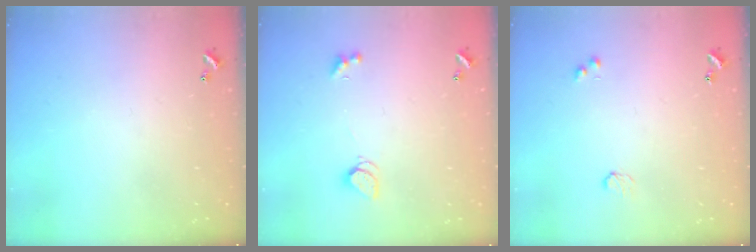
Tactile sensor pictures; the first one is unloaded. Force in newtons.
{"total": 2.2, "press": 2.1, "slide": 0.5}
{"total": 3.2, "press": 3.1, "slide": 0.5}